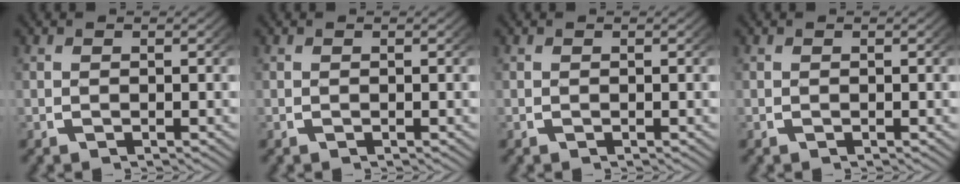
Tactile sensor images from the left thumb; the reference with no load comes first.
{"total": 0.0}
{"total": 0.0}
{"total": 0.0}